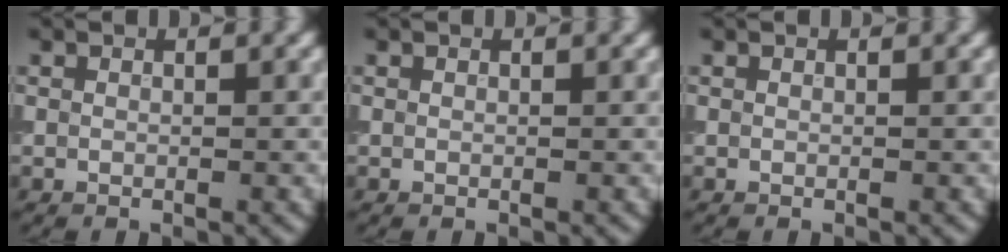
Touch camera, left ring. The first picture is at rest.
{"total": 0.0}
{"total": 0.0}